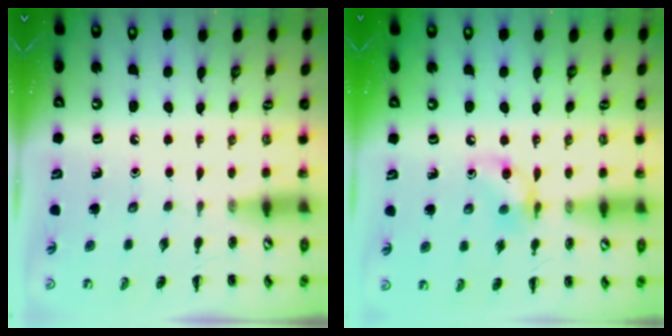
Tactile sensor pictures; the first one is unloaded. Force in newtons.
{"total": 8.4, "press": 8.3, "slide": 0.9}